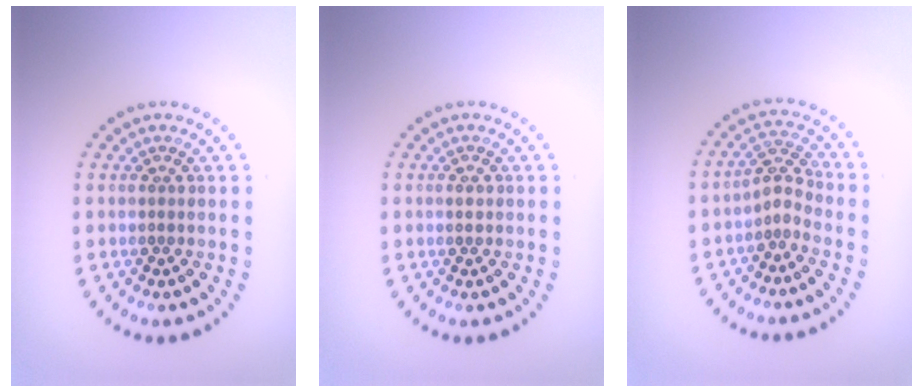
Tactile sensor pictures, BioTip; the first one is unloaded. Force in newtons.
{"total": 0.9, "press": 0.8, "slide": 0.2}
{"total": 2.0, "press": 1.5, "slide": 1.4}